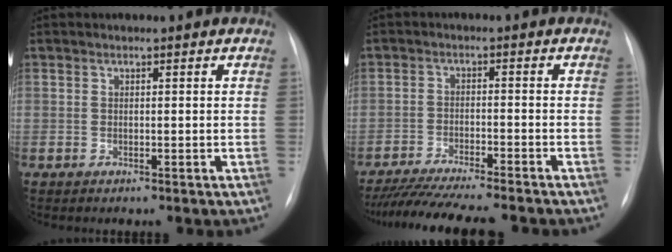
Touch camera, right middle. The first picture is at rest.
{"total": 14.3, "force": [-12.7, 0.8, 6.7], "torque": [-0.104, -0.022, -0.189]}